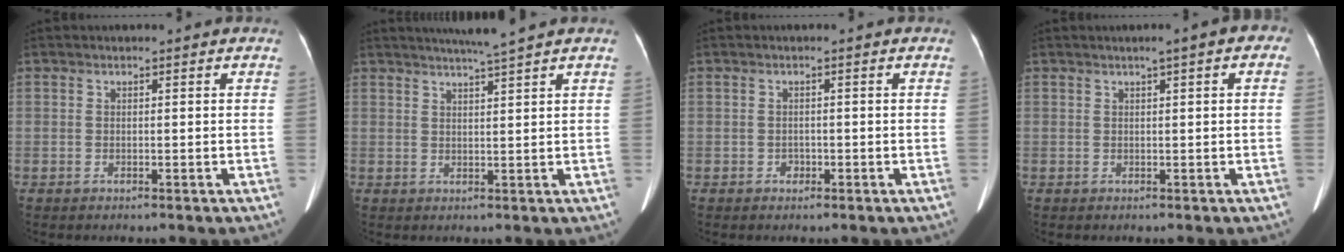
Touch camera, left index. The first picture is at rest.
{"total": 4.7, "force": [4.0, -1.2, 2.2], "torque": [-0.037, 0.001, 0.065]}
{"total": 1.1, "force": [-0.8, 0.7, 0.1], "torque": [-0.003, -0.002, -0.012]}
{"total": 3.3, "force": [1.2, 0.7, 3.0], "torque": [-0.035, 0.016, 0.011]}